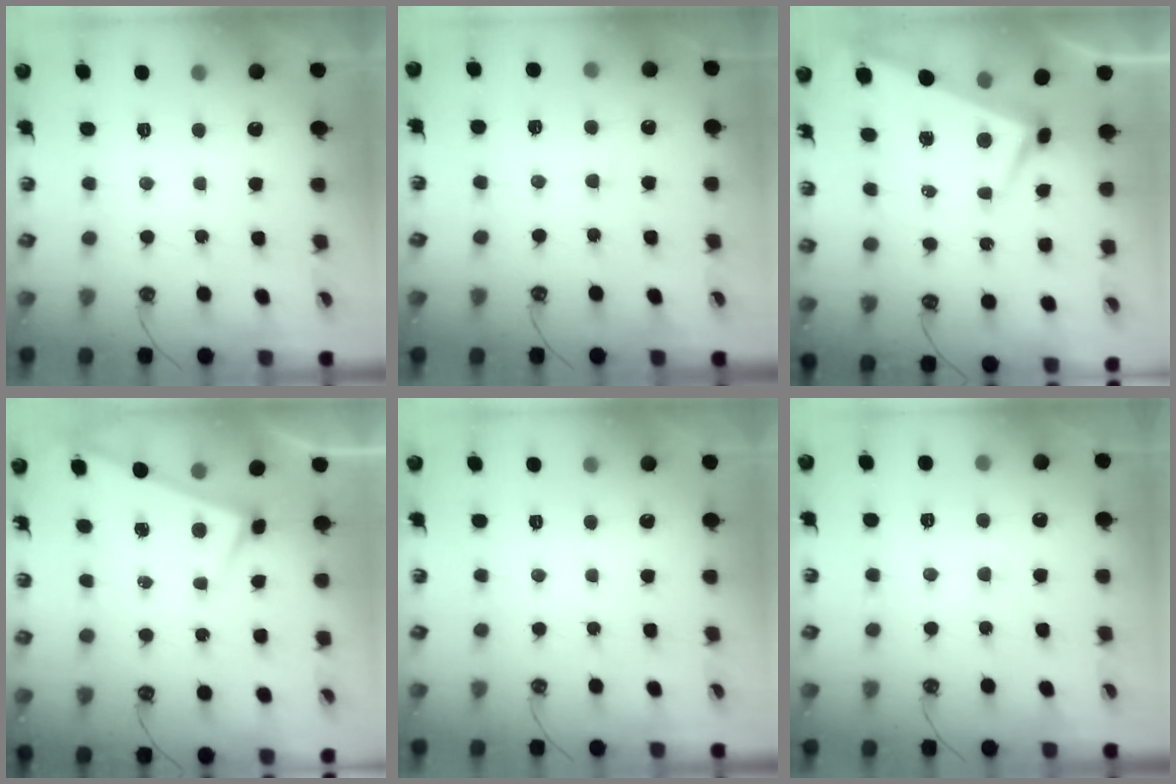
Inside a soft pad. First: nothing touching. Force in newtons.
{"total": 0.9, "press": 0.6, "slide": 0.7}
{"total": 1.7, "press": 1.4, "slide": 1.0}
{"total": 3.0, "press": 3.0, "slide": 0.2}
{"total": 0.0}
{"total": 1.9, "press": 1.9, "slide": 0.4}